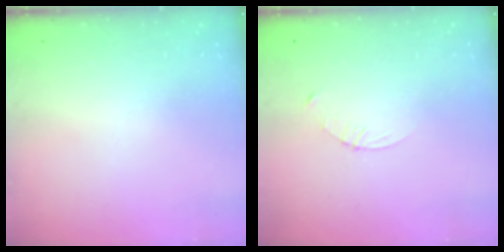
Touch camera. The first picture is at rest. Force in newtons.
{"total": 2.3, "press": 2.3, "slide": 0.3}